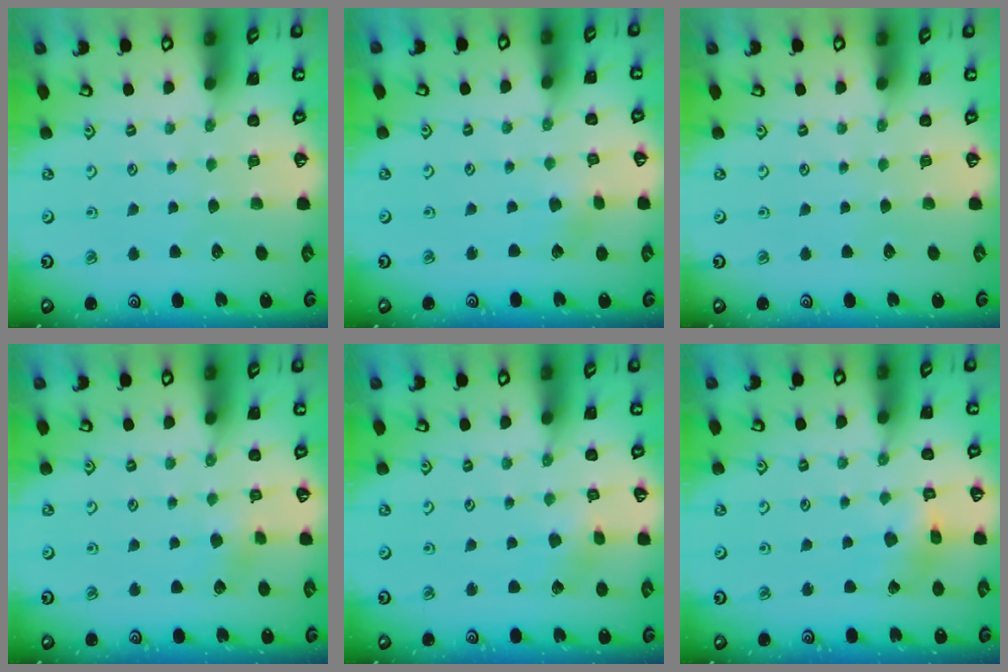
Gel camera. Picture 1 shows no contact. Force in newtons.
{"total": 2.1, "press": 2.1, "slide": 0.3}
{"total": 0.0}
{"total": 3.0, "press": 3.0, "slide": 0.3}
{"total": 2.8, "press": 2.8, "slide": 0.2}
{"total": 4.8, "press": 4.7, "slide": 0.6}